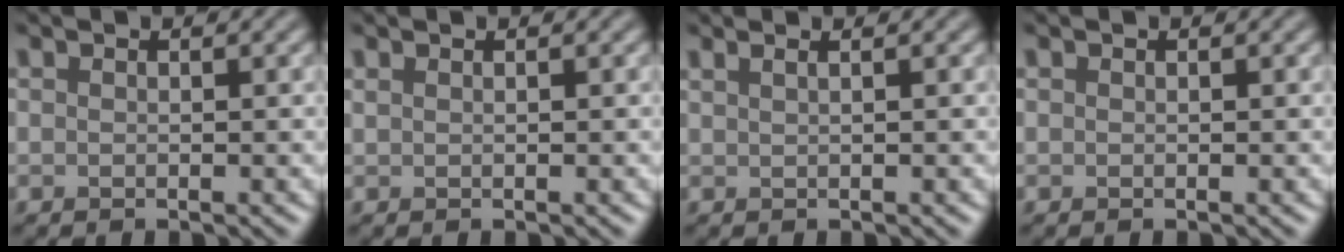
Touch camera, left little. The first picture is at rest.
{"total": 0.0}
{"total": 0.7, "force": [0.6, -0.1, 0.4], "torque": [-0.008, 0.003, 0.006]}
{"total": 0.0}